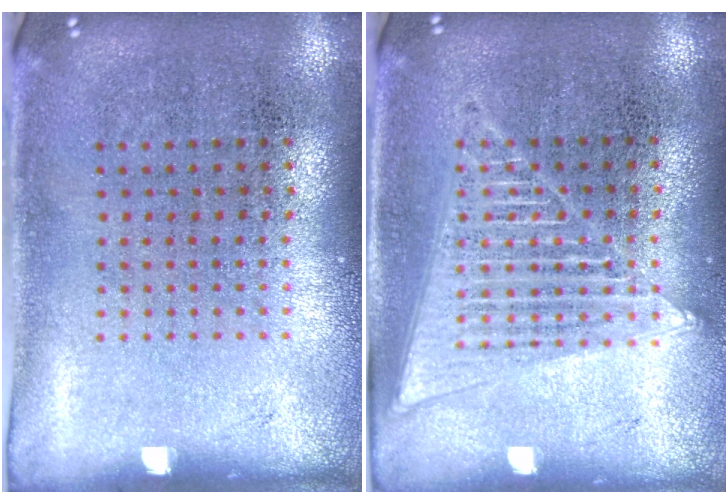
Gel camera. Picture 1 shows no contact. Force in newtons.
{"total": 1.6, "press": 1.6, "slide": 0.2}